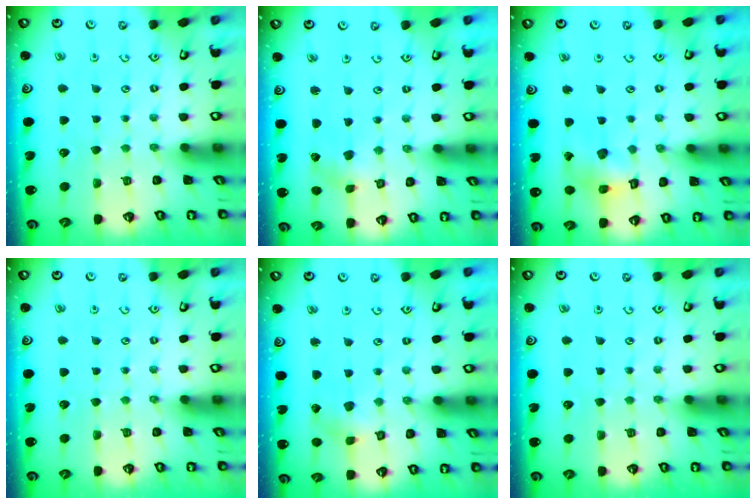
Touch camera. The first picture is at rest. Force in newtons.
{"total": 1.2, "press": 1.2, "slide": 0.2}
{"total": 10.0, "press": 10.0, "slide": 1.1}
{"total": 0.0}
{"total": 2.0, "press": 2.0, "slide": 0.3}
{"total": 0.0}